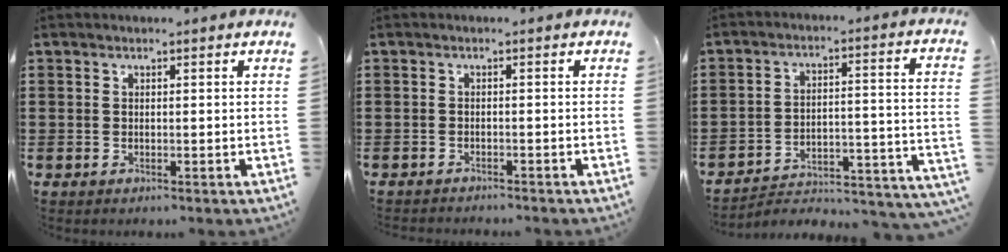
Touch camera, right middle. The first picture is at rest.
{"total": 1.0, "force": [-1.0, -0.2, 0.0], "torque": [-0.004, -0.001, -0.020]}
{"total": 2.5, "force": [-2.3, 0.4, 0.9], "torque": [-0.027, -0.020, -0.057]}